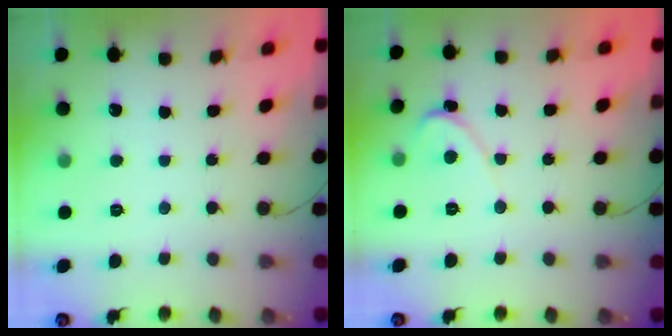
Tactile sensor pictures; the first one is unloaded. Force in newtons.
{"total": 2.4, "press": 2.4, "slide": 0.2}